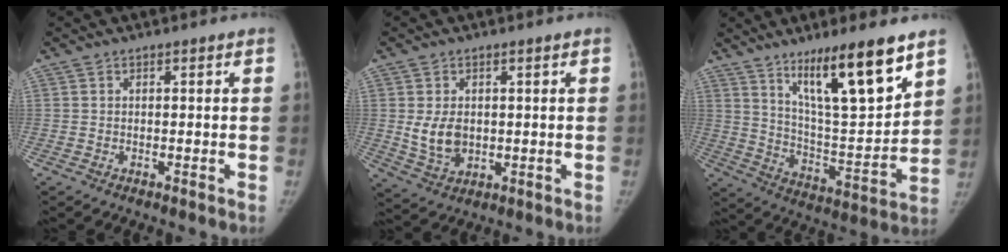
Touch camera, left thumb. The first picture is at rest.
{"total": 6.4, "force": [0.5, 4.6, 4.5], "torque": [-0.069, -0.013, 0.022]}
{"total": 19.0, "force": [11.7, 3.9, 14.4], "torque": [-0.204, -0.071, 0.206]}